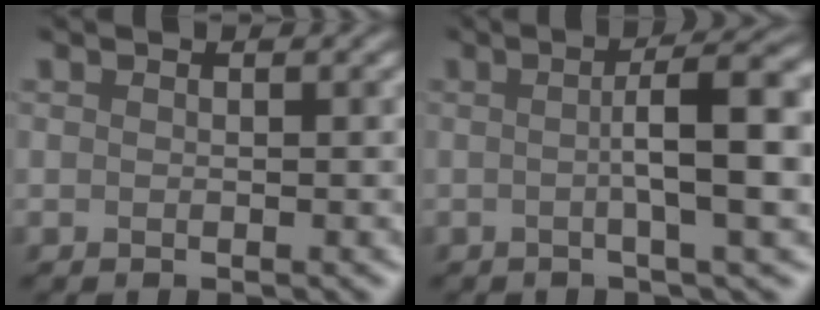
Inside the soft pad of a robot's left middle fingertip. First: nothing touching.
{"total": 6.7, "force": [0.0, 0.8, 6.7], "torque": [-0.095, 0.012, 0.006]}